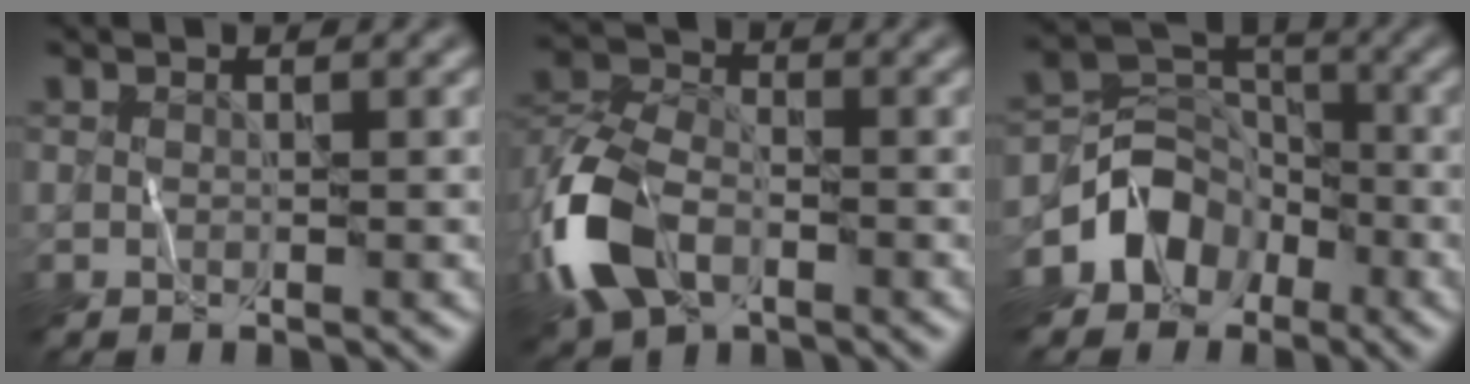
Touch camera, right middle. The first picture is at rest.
{"total": 9.0, "force": [-4.1, 5.3, 6.0], "torque": [-0.141, -0.001, -0.093]}
{"total": 6.7, "force": [-3.5, 5.1, 2.5], "torque": [-0.033, -0.001, -0.071]}